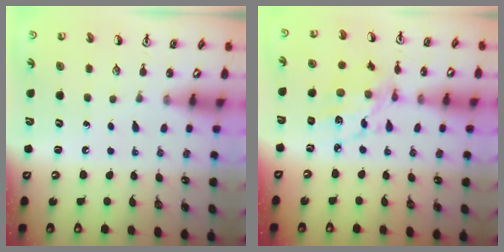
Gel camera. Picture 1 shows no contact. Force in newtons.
{"total": 10.5, "press": 10.4, "slide": 0.6}